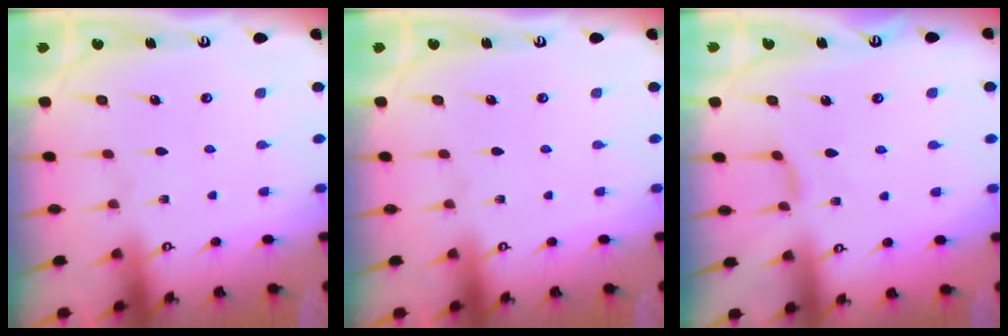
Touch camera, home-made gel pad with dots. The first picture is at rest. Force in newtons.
{"total": 0.0}
{"total": 2.6, "press": 2.6, "slide": 0.5}